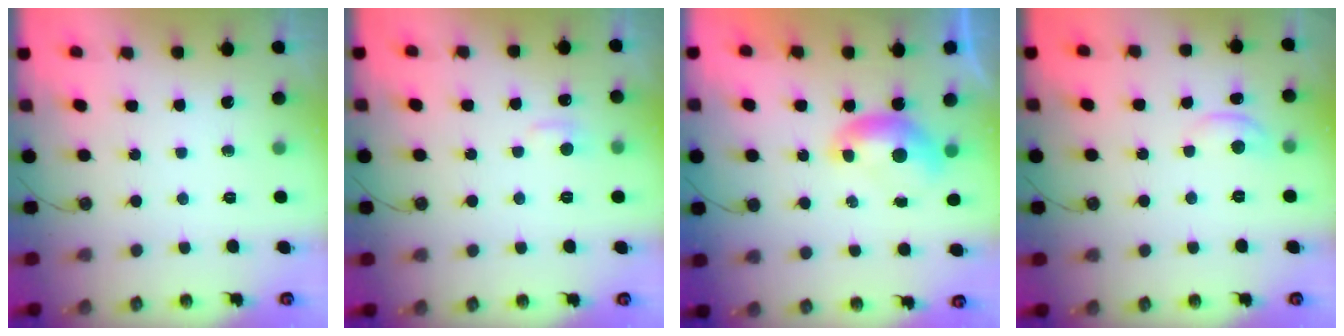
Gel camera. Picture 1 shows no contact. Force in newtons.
{"total": 1.0, "press": 0.6, "slide": 0.8}
{"total": 0.0}
{"total": 0.0}